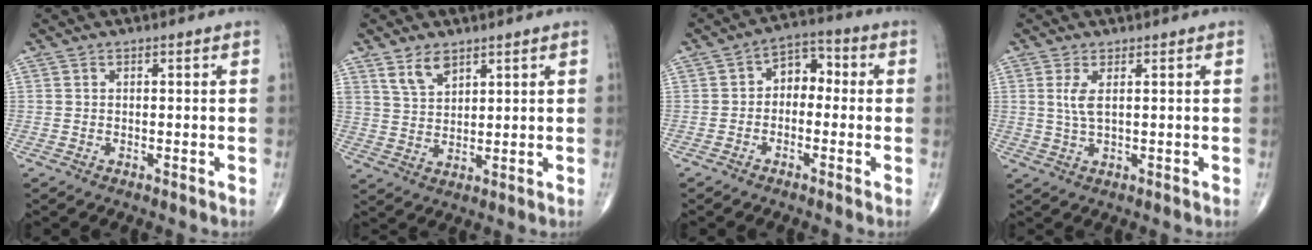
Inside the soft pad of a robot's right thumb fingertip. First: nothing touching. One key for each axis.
{"total": 5.0, "fx": 3.4, "fy": 2.6, "fz": 2.6, "tx": -0.036, "ty": -0.022, "tz": 0.071}
{"total": 6.1, "fx": -0.4, "fy": 4.4, "fz": 4.3, "tx": -0.035, "ty": 0.031, "tz": -0.024}
{"total": 3.3, "fx": 0.9, "fy": 1.0, "fz": 3.1, "tx": -0.073, "ty": -0.005, "tz": 0.025}